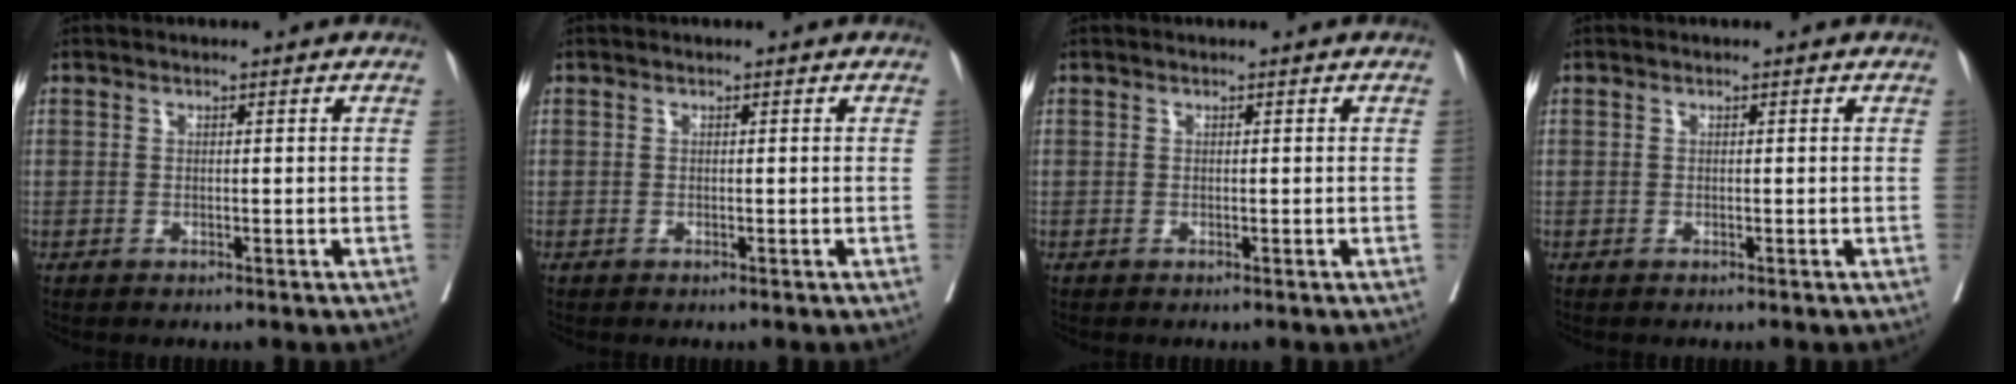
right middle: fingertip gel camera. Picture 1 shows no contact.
{"total": 0.0}
{"total": 0.0}
{"total": 0.0}